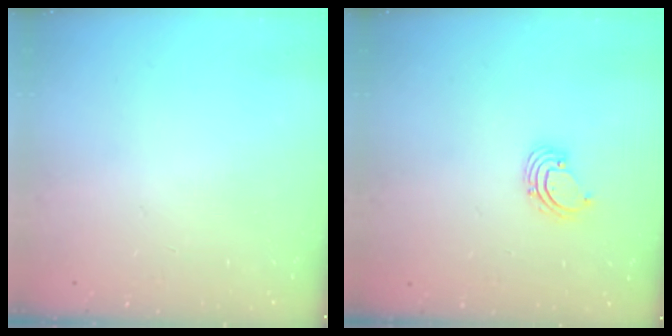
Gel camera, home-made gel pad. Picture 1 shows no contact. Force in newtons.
{"total": 2.3, "press": 2.3, "slide": 0.2}